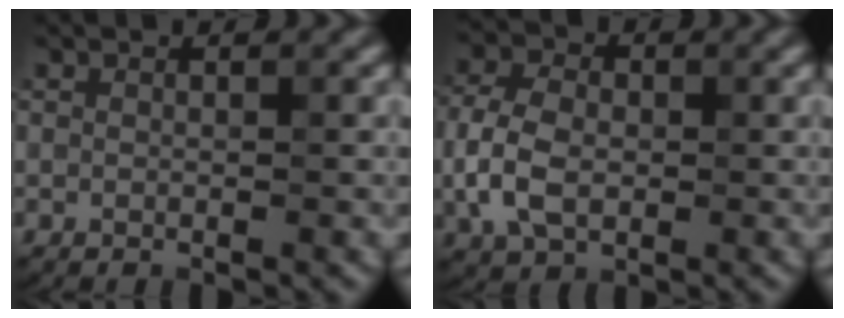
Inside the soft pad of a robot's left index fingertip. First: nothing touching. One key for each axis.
{"total": 5.2, "fx": -0.8, "fy": 3.5, "fz": 3.8, "tx": -0.089, "ty": 0.007, "tz": -0.019}